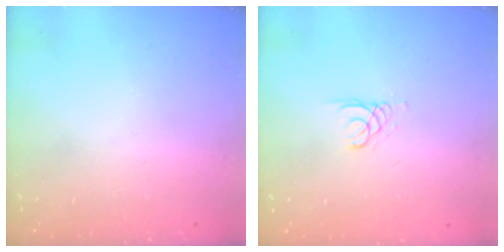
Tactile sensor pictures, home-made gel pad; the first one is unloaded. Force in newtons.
{"total": 1.3, "press": 1.3, "slide": 0.1}